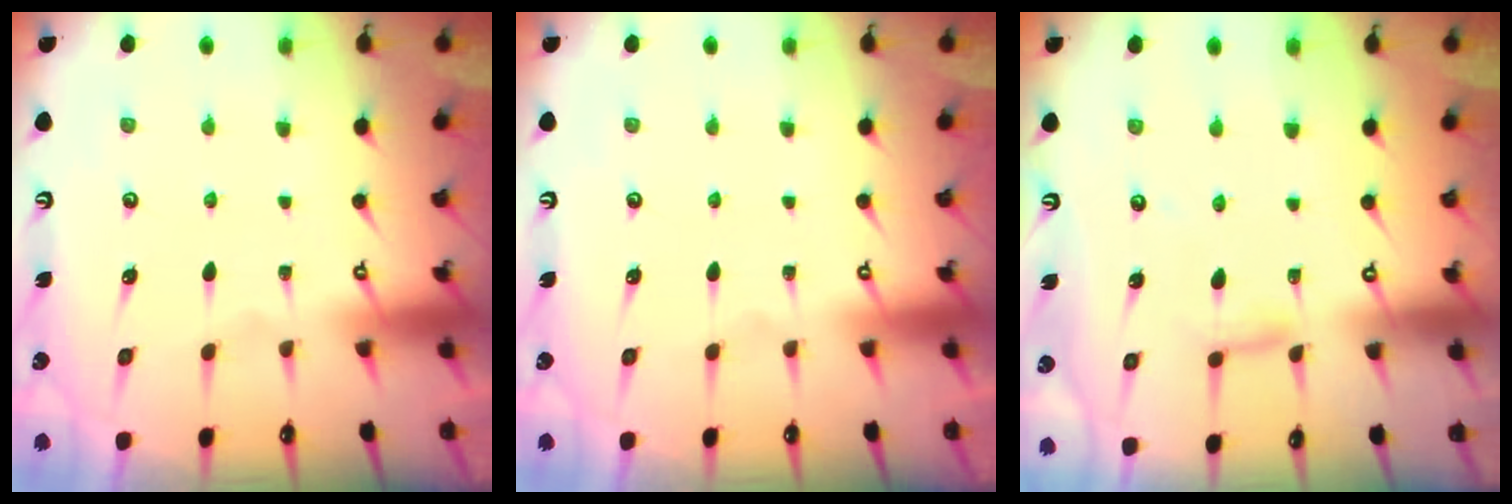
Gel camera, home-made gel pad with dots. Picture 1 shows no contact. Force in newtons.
{"total": 0.0}
{"total": 4.8, "press": 4.7, "slide": 0.5}